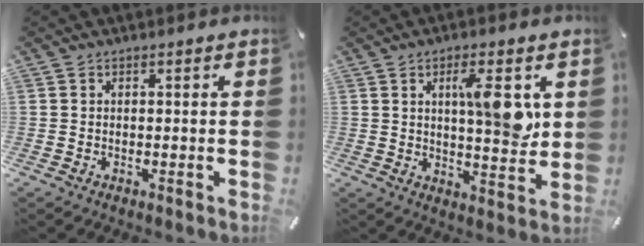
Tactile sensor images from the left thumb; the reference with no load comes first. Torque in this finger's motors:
{"motor_torque": [1.92, 2.44, 1.15, -1.05, 0.41]}